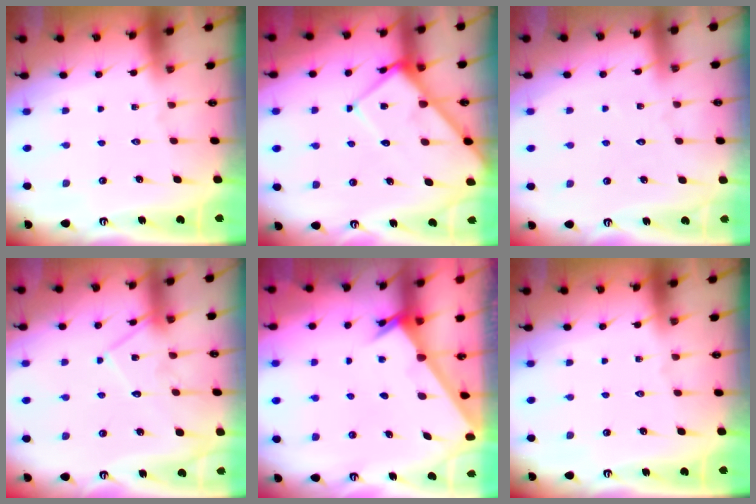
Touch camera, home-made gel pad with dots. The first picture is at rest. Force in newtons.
{"total": 10.4, "press": 10.3, "slide": 1.1}
{"total": 2.6, "press": 2.5, "slide": 0.3}
{"total": 10.9, "press": 10.9, "slide": 0.6}
{"total": 2.4, "press": 2.4, "slide": 0.2}
{"total": 0.0}